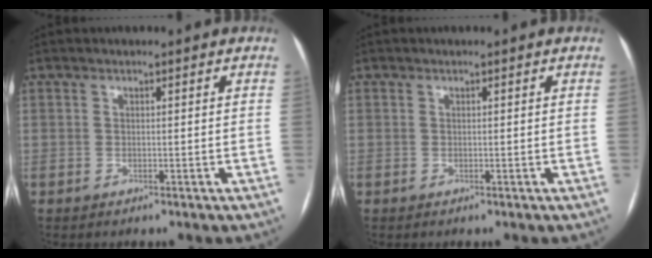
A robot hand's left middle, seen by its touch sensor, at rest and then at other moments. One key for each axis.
{"total": 0.0}